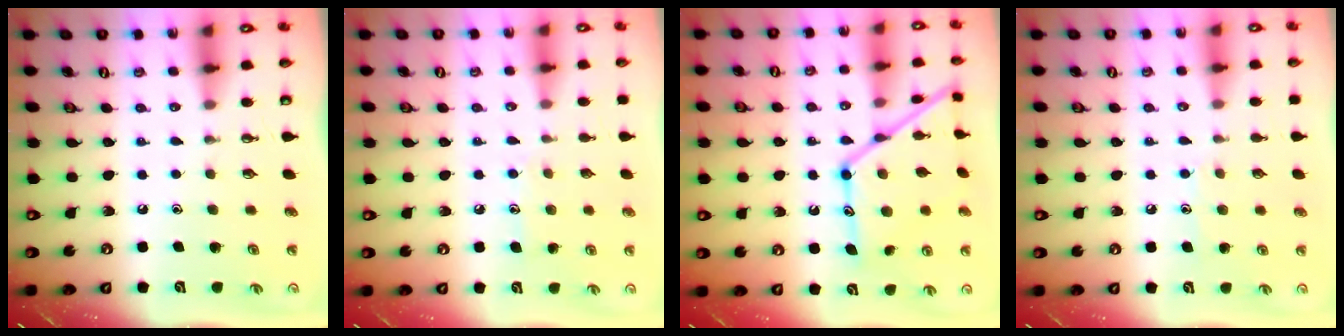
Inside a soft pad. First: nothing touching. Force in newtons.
{"total": 6.4, "press": 6.4, "slide": 0.4}
{"total": 18.2, "press": 18.1, "slide": 1.1}
{"total": 6.9, "press": 6.8, "slide": 0.9}